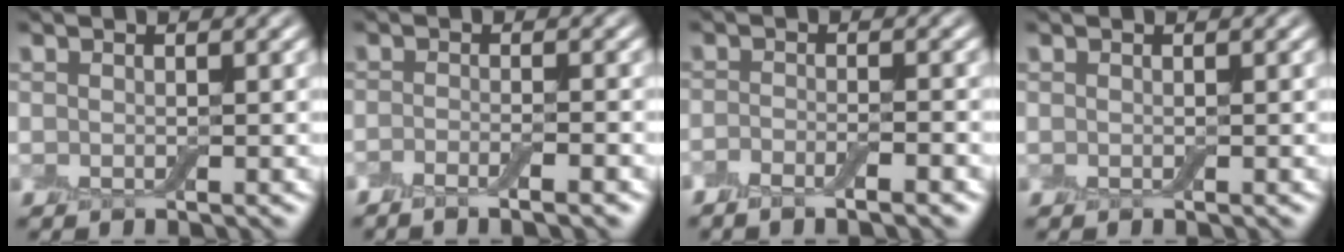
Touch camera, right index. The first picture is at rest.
{"total": 3.0, "force": [-1.9, 0.5, 2.3], "torque": [-0.034, 0.003, -0.037]}
{"total": 2.9, "force": [-1.9, 0.5, 2.2], "torque": [-0.041, 0.002, -0.037]}
{"total": 0.0}